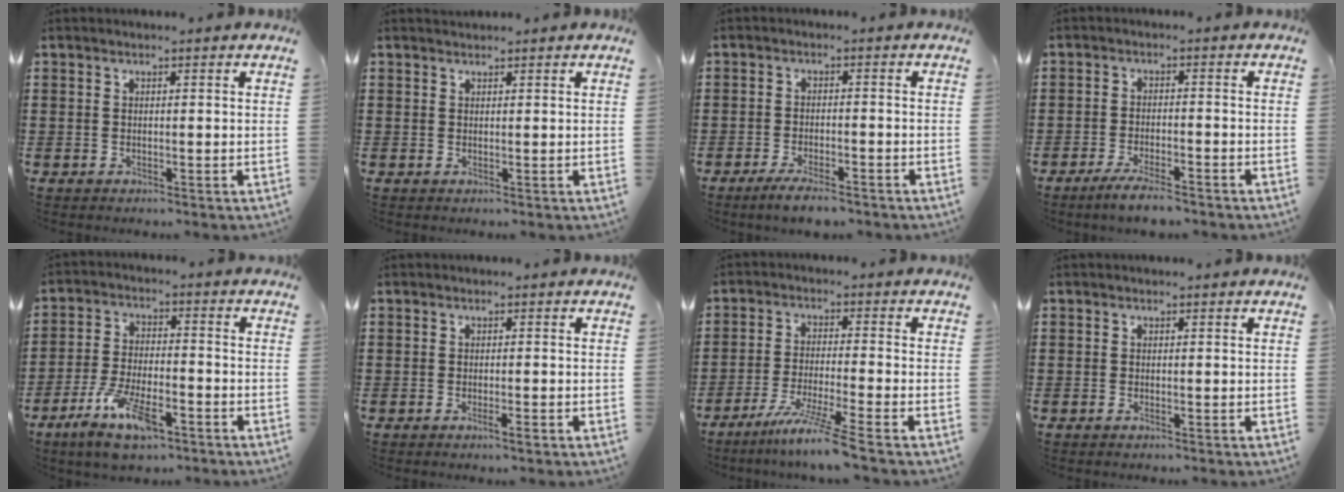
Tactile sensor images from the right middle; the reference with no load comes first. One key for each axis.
{"total": 0.7, "fx": 0.6, "fy": 0.1, "fz": -0.1, "tx": -0.001, "ty": 0.001, "tz": 0.013}
{"total": 3.4, "fx": -2.9, "fy": 0.3, "fz": 1.7, "tx": -0.036, "ty": -0.003, "tz": -0.057}
{"total": 3.9, "fx": -3.3, "fy": 0.2, "fz": 2.0, "tx": -0.040, "ty": -0.005, "tz": -0.063}
{"total": 9.4, "fx": -5.8, "fy": 3.2, "fz": 6.7, "tx": -0.140, "ty": -0.002, "tz": -0.107}
{"total": 1.3, "fx": -0.6, "fy": 0.1, "fz": 1.1, "tx": -0.020, "ty": -0.004, "tz": -0.010}
{"total": 6.6, "fx": -5.2, "fy": -0.9, "fz": 3.9, "tx": -0.076, "ty": -0.018, "tz": -0.099}
{"total": 0.0}